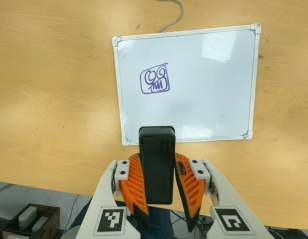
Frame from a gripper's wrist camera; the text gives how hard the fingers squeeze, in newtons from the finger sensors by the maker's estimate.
{"total": 11.2, "left": 8.7, "right": 13.8}